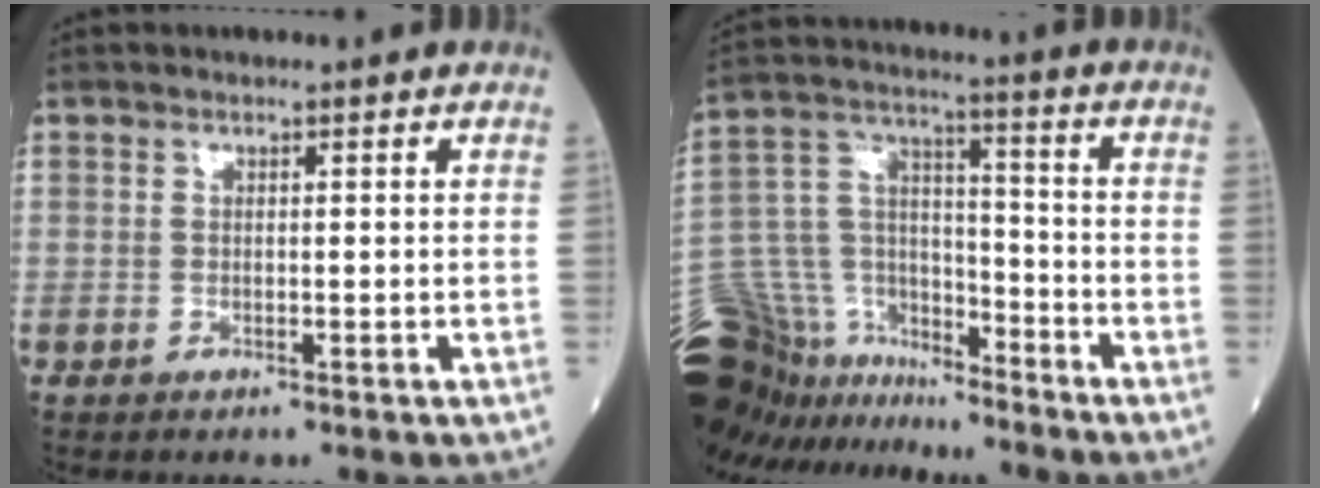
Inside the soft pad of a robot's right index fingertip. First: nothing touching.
{"total": 21.0, "force": [-18.2, 8.3, 6.4], "torque": [-0.179, 0.030, -0.315]}